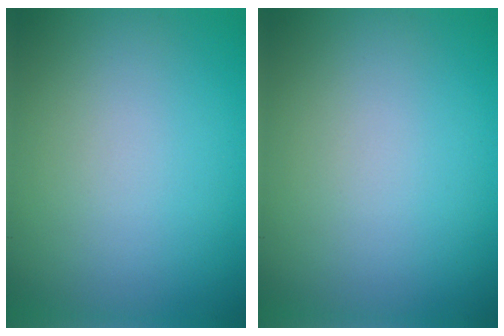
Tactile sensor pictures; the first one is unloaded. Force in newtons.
{"total": 0.0}